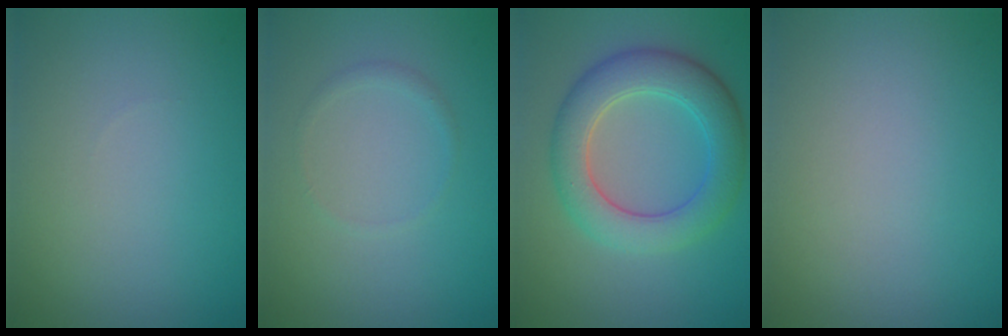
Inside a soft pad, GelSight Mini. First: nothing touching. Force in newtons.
{"total": 0.7, "press": 0.7, "slide": 0.0}
{"total": 5.9, "press": 5.9, "slide": 0.4}
{"total": 0.0}